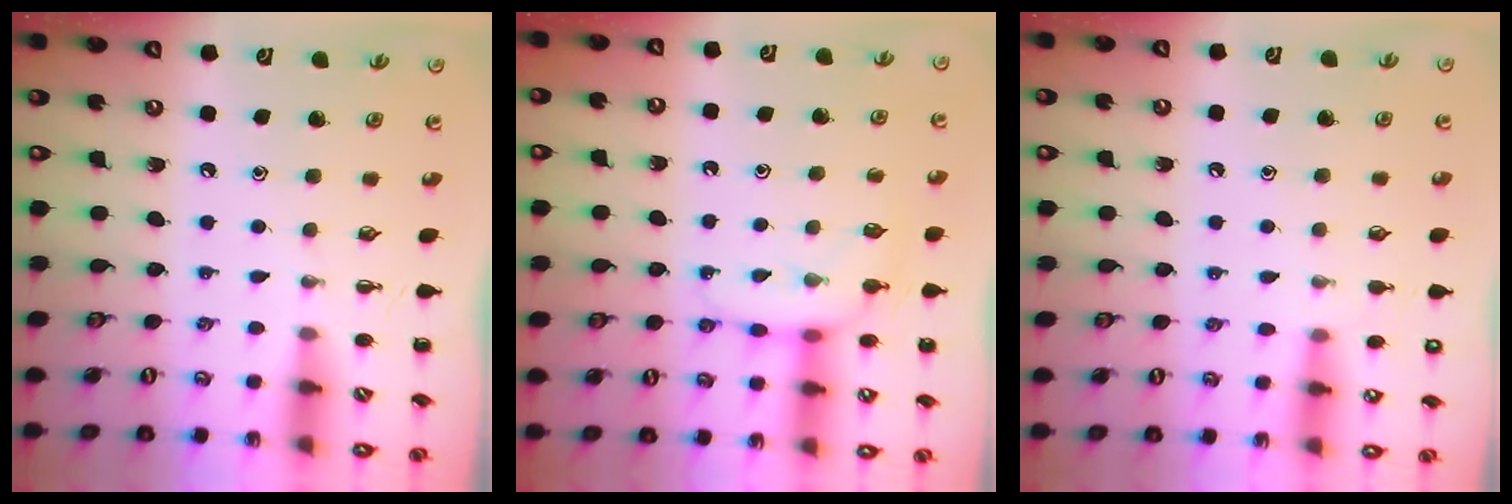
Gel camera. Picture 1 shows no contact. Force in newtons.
{"total": 8.3, "press": 8.3, "slide": 0.7}
{"total": 6.8, "press": 6.5, "slide": 2.1}